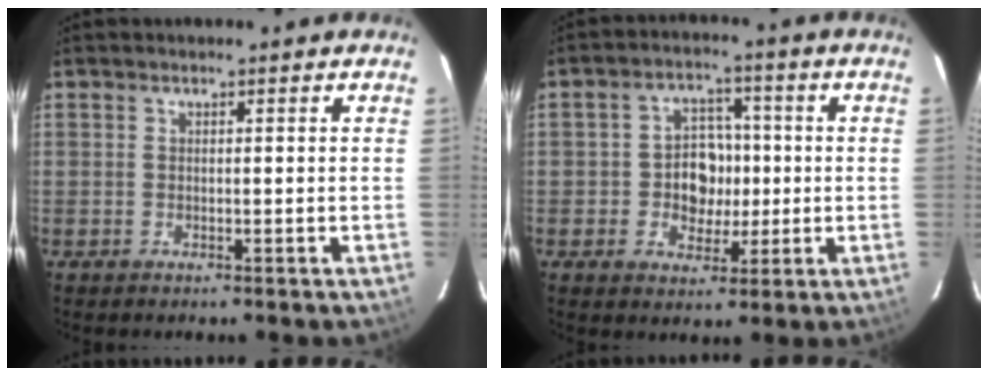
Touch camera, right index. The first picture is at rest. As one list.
[{"total": 7.4, "force": [-0.8, 6.3, 3.8], "torque": [-0.077, 0.018, -0.007]}]